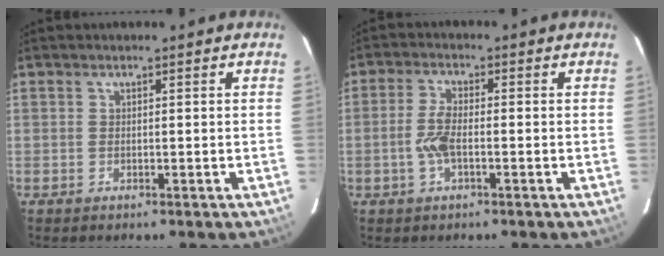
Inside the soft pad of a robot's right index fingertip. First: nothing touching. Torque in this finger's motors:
{"motor_torque": [0.91, -0.09, 0.38, 0.12]}